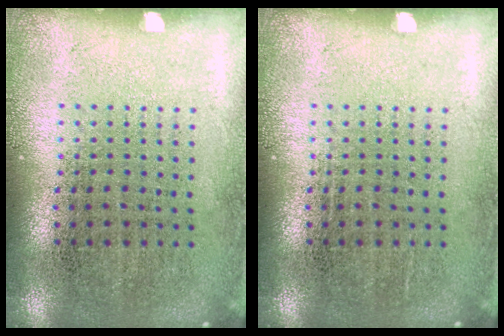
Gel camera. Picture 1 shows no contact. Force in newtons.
{"total": 0.0}